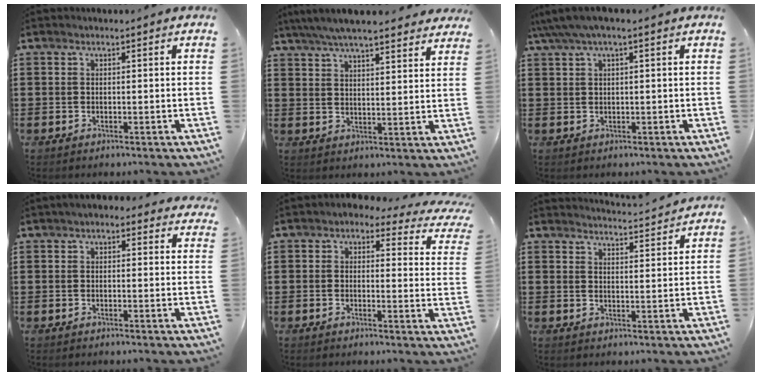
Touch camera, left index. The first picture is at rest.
{"total": 6.1, "force": [5.7, 0.3, 2.1], "torque": [-0.060, -0.020, 0.103]}
{"total": 2.1, "force": [0.8, 0.2, 1.9], "torque": [-0.045, -0.003, 0.010]}
{"total": 2.4, "force": [2.0, 1.0, 1.0], "torque": [-0.025, 0.004, 0.036]}
{"total": 2.5, "force": [1.8, 1.0, 1.4], "torque": [-0.031, -0.010, 0.026]}
{"total": 3.4, "force": [3.4, -0.5, 0.2], "torque": [-0.009, -0.026, 0.056]}